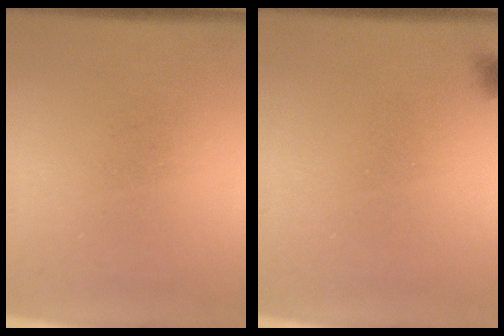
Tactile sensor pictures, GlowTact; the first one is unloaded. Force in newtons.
{"total": 1.1}